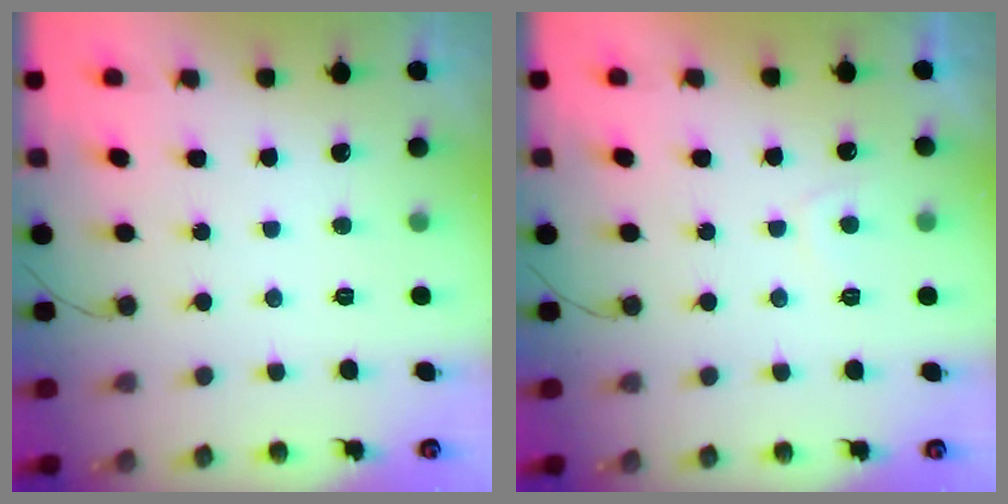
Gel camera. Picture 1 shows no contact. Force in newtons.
{"total": 1.8, "press": 1.6, "slide": 0.7}